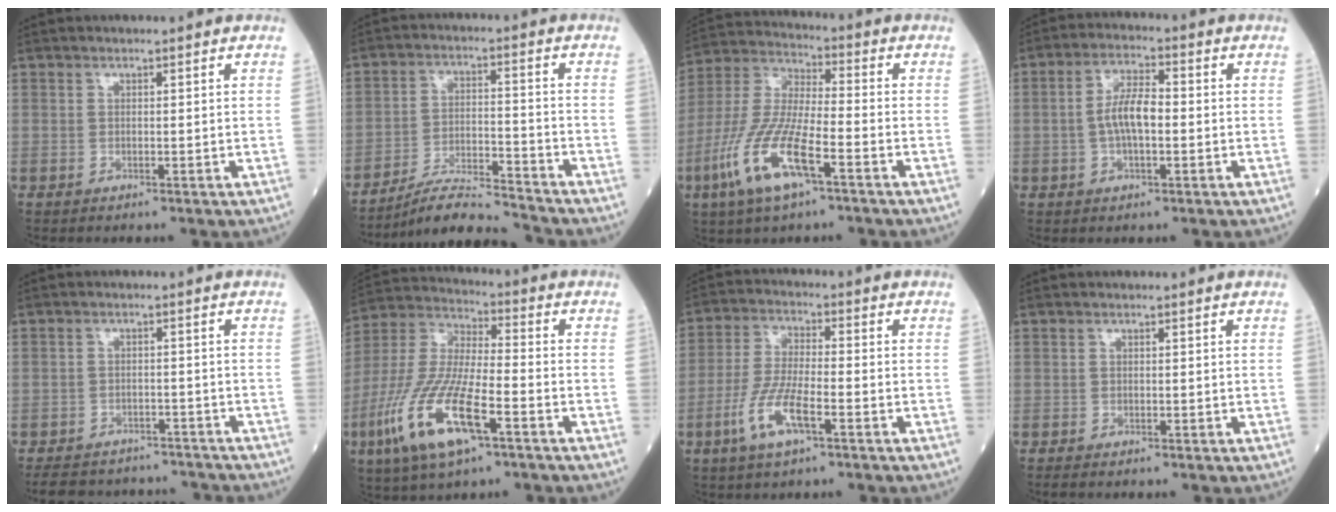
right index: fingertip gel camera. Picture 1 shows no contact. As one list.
[{"total": 8.6, "force": [-8.3, -0.8, 2.0], "torque": [-0.038, -0.002, -0.147]}, {"total": 13.9, "force": [-6.3, 3.1, 12.0], "torque": [-0.266, -0.015, -0.122]}, {"total": 6.1, "force": [-0.5, 2.0, 5.8], "torque": [-0.118, 0.011, -0.015]}, {"total": 12.6, "force": [-11.4, 4.5, 2.5], "torque": [-0.046, 0.014, -0.144]}, {"total": 16.5, "force": [-7.3, 4.0, 14.2], "torque": [-0.314, -0.020, -0.135]}, {"total": 8.5, "force": [-3.9, 1.8, 7.4], "torque": [-0.160, -0.008, -0.075]}, {"total": 0.7, "force": [-0.6, 0.1, 0.3], "torque": [-0.012, -0.004, -0.010]}]